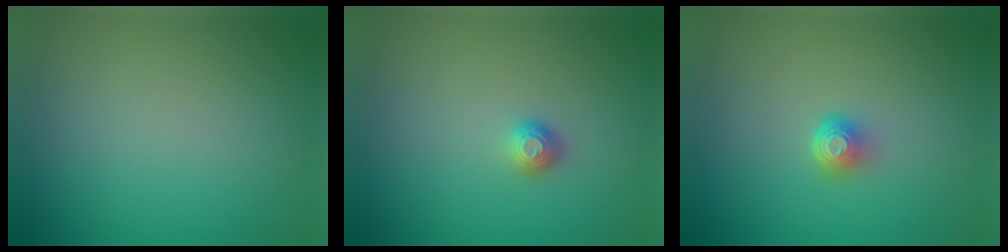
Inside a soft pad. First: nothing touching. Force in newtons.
{"total": 1.1, "press": 1.0, "slide": 0.4}
{"total": 2.0, "press": 1.3, "slide": 1.5}